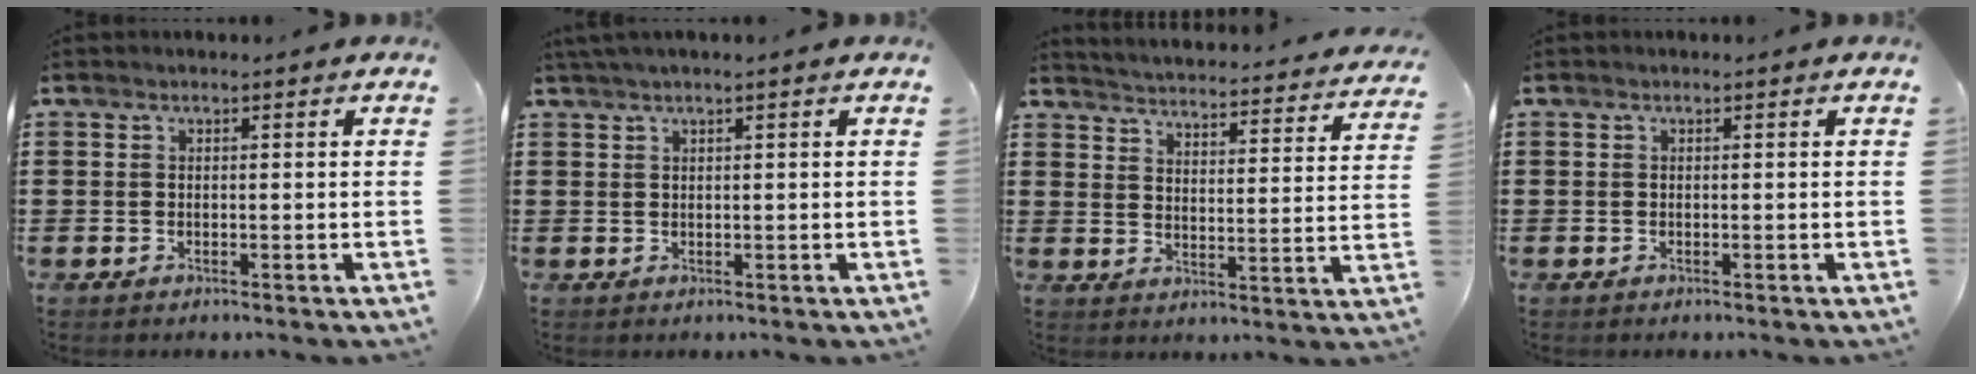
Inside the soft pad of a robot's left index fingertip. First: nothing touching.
{"total": 1.2, "force": [0.7, -0.1, 1.0], "torque": [-0.018, -0.002, 0.014]}
{"total": 3.6, "force": [3.5, -0.7, 0.1], "torque": [-0.024, -0.040, 0.052]}
{"total": 0.0}